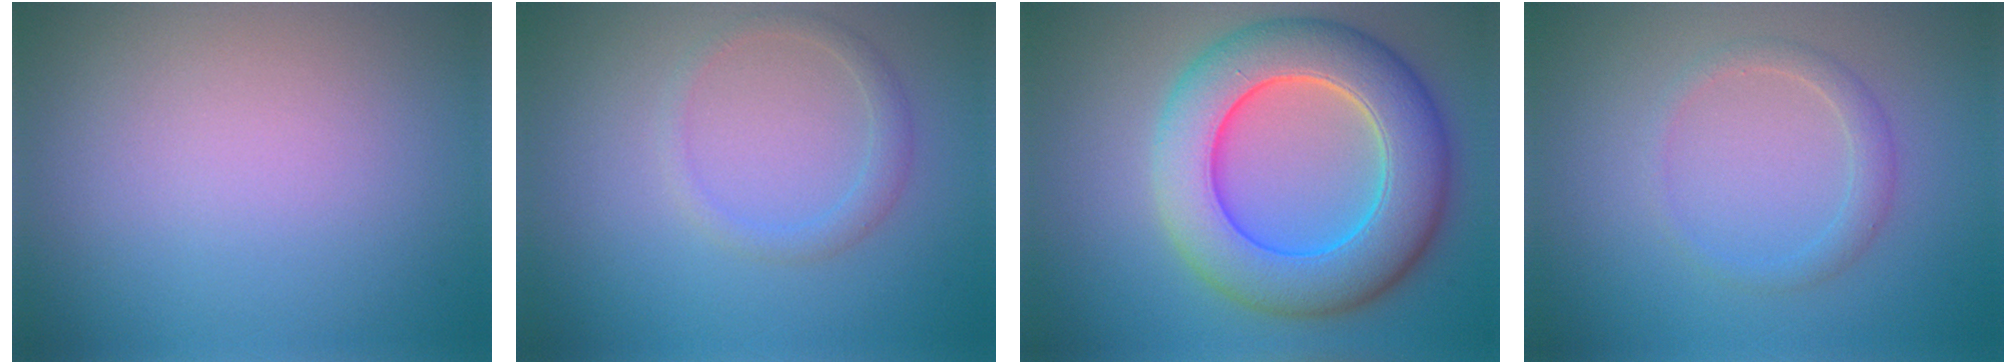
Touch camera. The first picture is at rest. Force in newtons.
{"total": 1.5, "press": 1.5, "slide": 0.1}
{"total": 10.1, "press": 10.1, "slide": 0.8}
{"total": 1.7, "press": 1.7, "slide": 0.2}